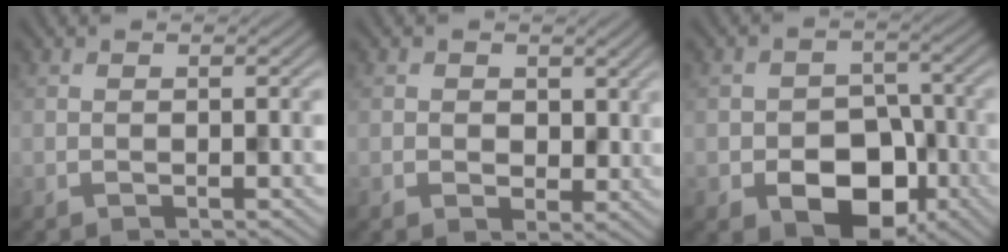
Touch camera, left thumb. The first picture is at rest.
{"total": 2.9, "force": [0.7, 2.5, 1.4], "torque": [-0.035, -0.008, 0.004]}
{"total": 9.0, "force": [-3.7, 6.3, 5.2], "torque": [-0.084, -0.016, -0.060]}